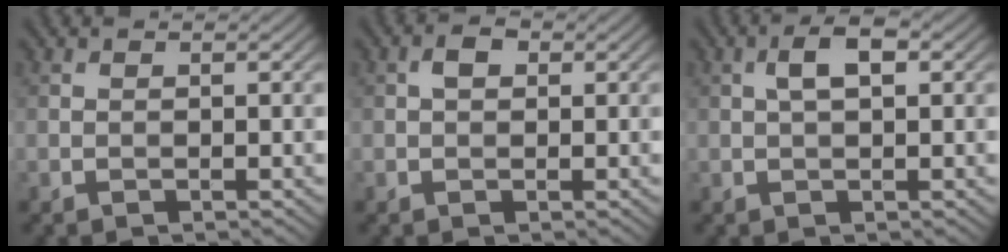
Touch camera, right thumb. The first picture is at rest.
{"total": 2.0, "force": [0.5, 1.4, 1.4], "torque": [-0.027, 0.005, 0.003]}
{"total": 3.4, "force": [0.9, 1.3, 3.0], "torque": [-0.057, 0.009, 0.012]}